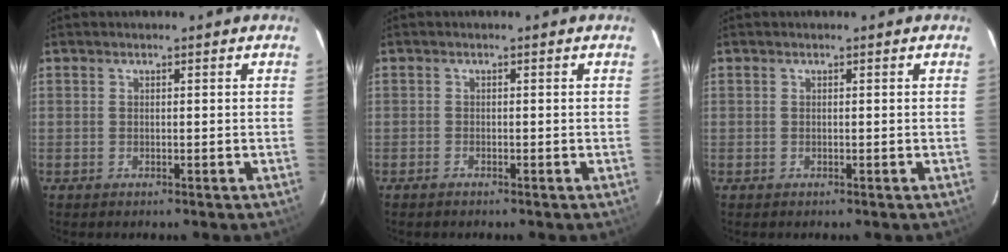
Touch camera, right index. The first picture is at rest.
{"total": 1.0, "force": [-0.8, 0.4, 0.3], "torque": [-0.007, 0.002, -0.018]}
{"total": 0.0}